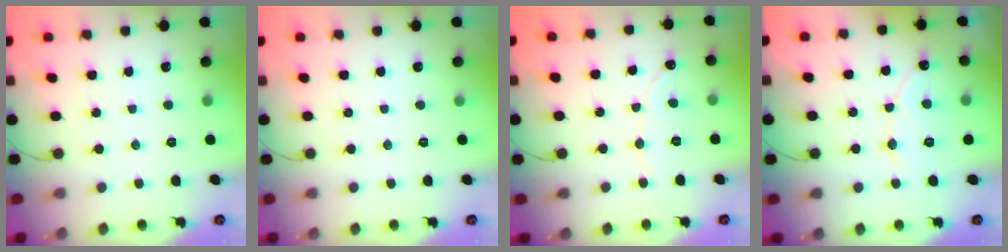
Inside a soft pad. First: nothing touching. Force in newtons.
{"total": 0.0}
{"total": 2.1, "press": 2.1, "slide": 0.1}
{"total": 7.3, "press": 7.3, "slide": 0.5}